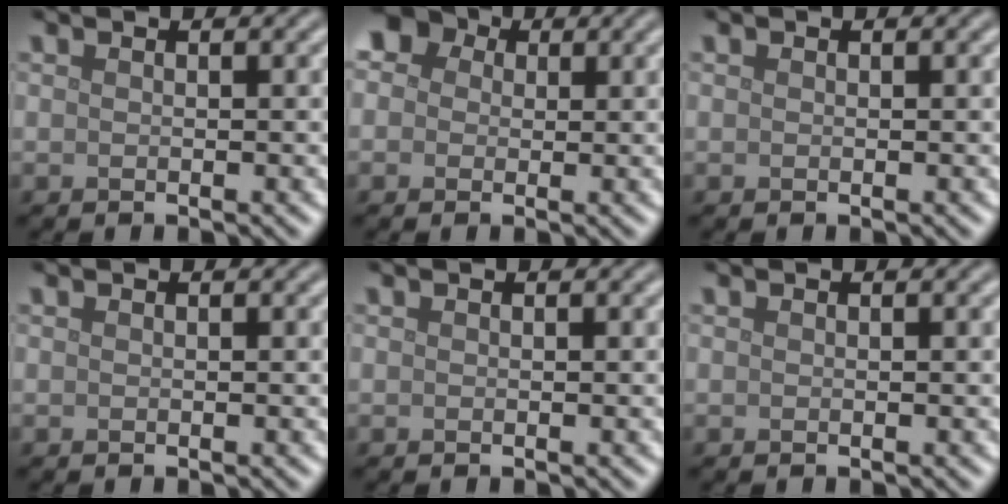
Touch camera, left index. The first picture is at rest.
{"total": 5.8, "force": [2.0, 4.8, 2.6], "torque": [-0.042, 0.029, -0.005]}
{"total": 0.0}
{"total": 0.0}
{"total": 0.0}
{"total": 0.0}